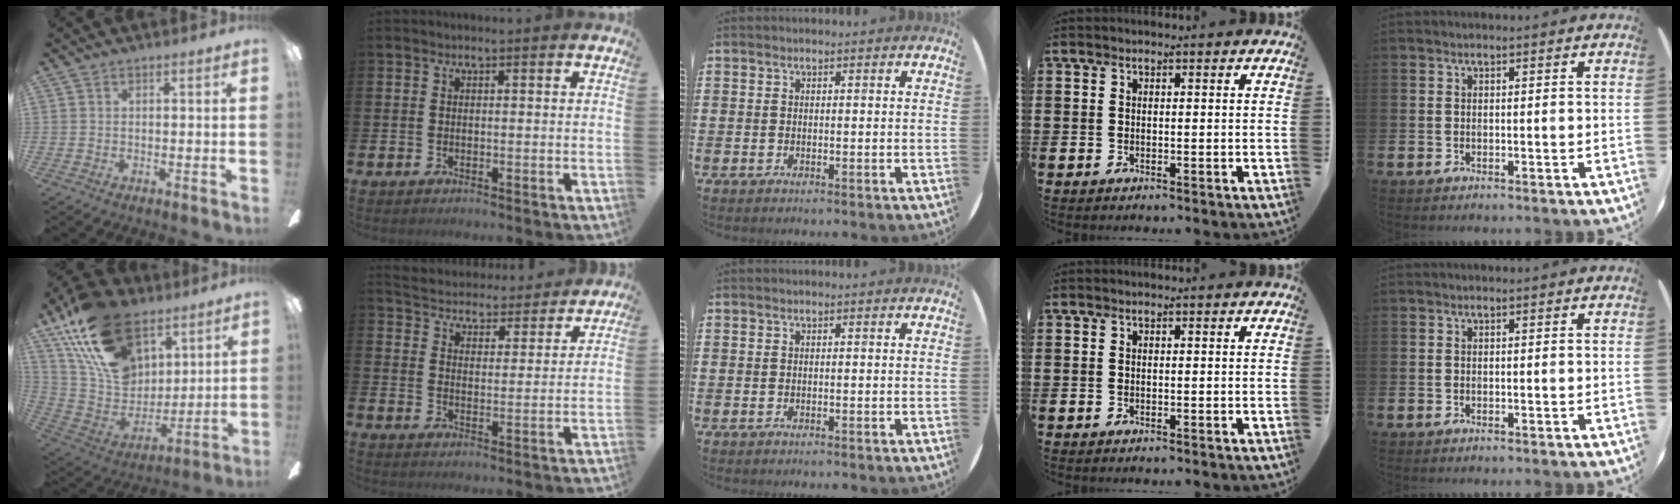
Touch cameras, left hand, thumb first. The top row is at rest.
{"thumb": {"total": 24.3, "force": [14.7, 14.4, 12.9], "torque": [-0.241, -0.068, 0.273]}, "index": {"total": 5.1, "force": [5.0, 1.1, -0.2], "torque": [-0.018, -0.042, 0.085]}}